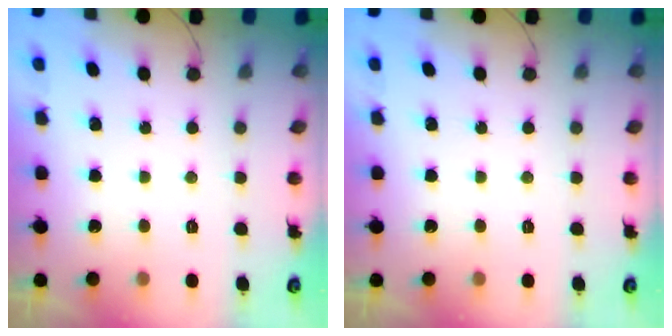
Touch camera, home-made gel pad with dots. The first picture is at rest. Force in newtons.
{"total": 0.0}